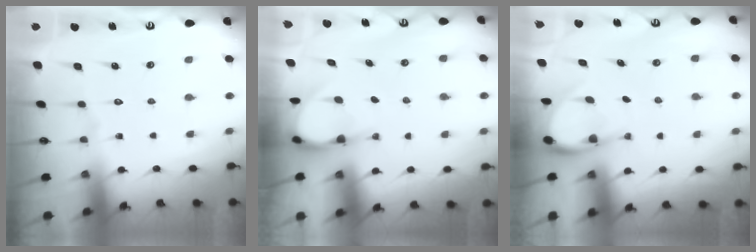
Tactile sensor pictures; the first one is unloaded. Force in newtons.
{"total": 4.0, "press": 4.0, "slide": 0.3}
{"total": 4.3, "press": 4.3, "slide": 0.4}